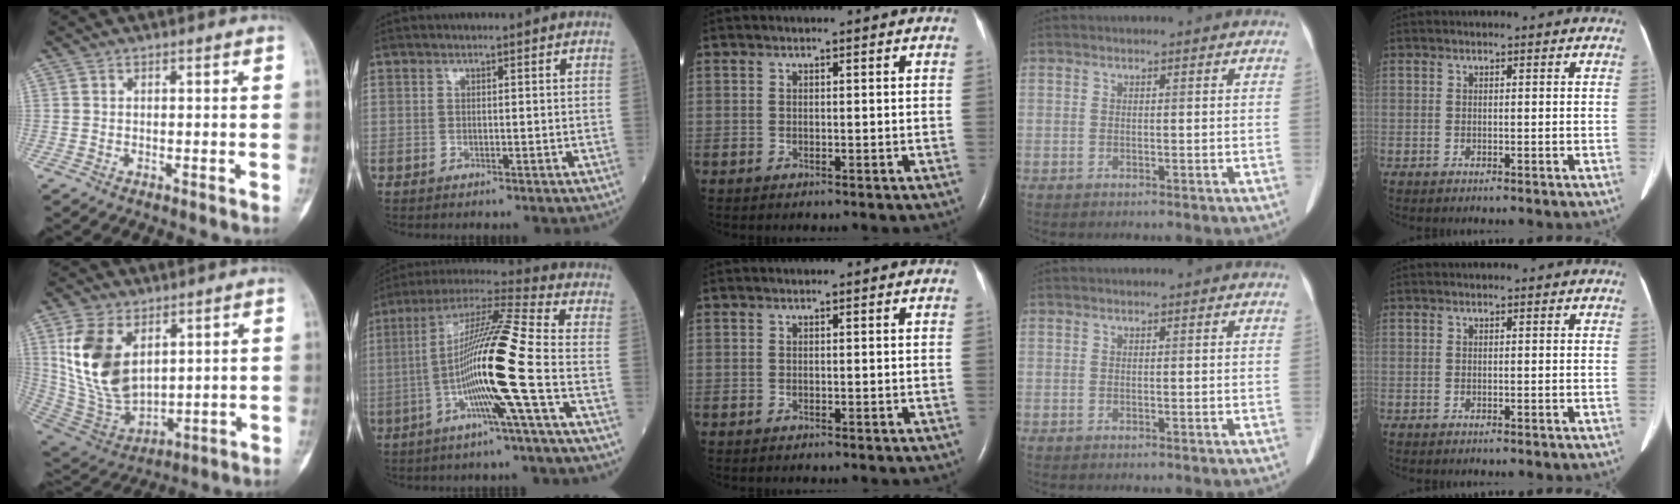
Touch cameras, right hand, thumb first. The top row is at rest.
{"thumb": {"total": 15.9, "force": [5.3, 9.5, 11.7], "torque": [-0.212, -0.025, 0.122]}, "index": {"total": 16.3, "force": [-3.7, -1.6, 15.8], "torque": [-0.292, 0.002, -0.082]}}